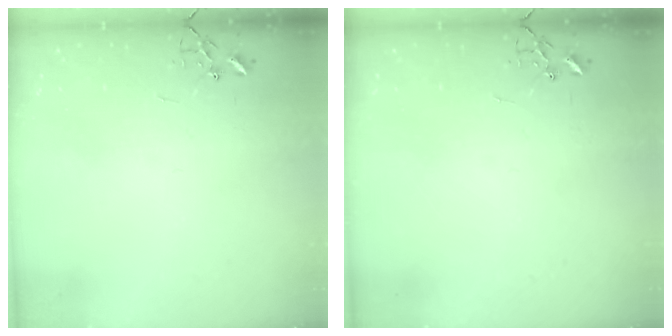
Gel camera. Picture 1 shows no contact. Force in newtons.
{"total": 0.0}